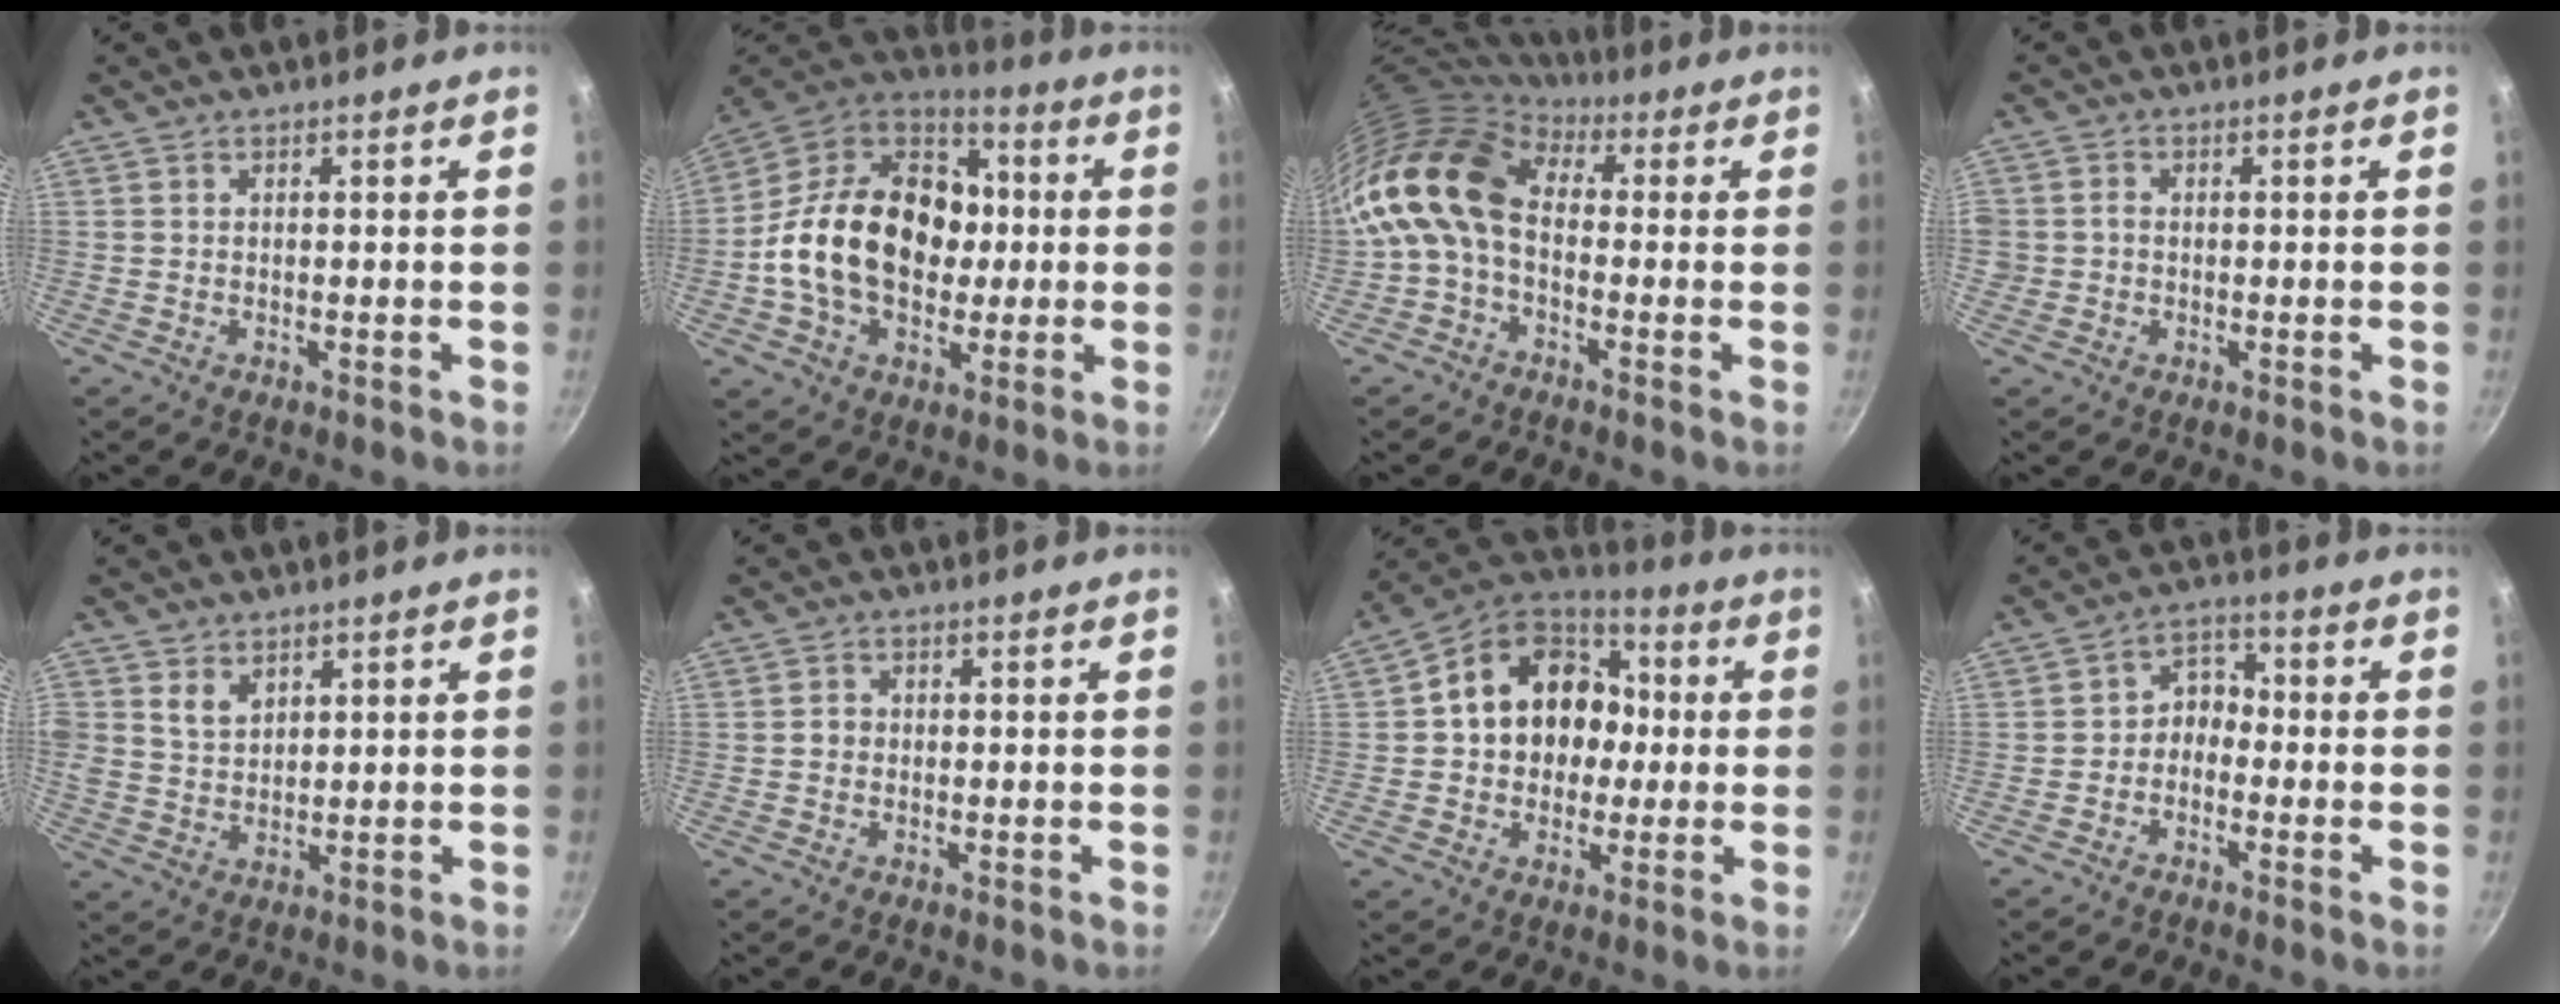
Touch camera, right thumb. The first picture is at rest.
{"total": 24.2, "force": [-0.6, 17.8, 16.4], "torque": [-0.245, 0.039, -0.020]}
{"total": 12.2, "force": [0.0, 8.4, 8.9], "torque": [-0.155, 0.027, -0.022]}
{"total": 2.1, "force": [-0.4, 2.0, 0.6], "torque": [-0.002, 0.011, -0.008]}
{"total": 4.3, "force": [2.3, 3.1, 1.9], "torque": [-0.024, -0.015, 0.047]}
{"total": 1.5, "force": [-0.2, 1.3, 0.6], "torque": [-0.003, 0.006, -0.005]}
{"total": 17.3, "force": [1.1, 14.2, 9.9], "torque": [-0.123, 0.040, 0.007]}
{"total": 4.4, "force": [-1.7, 3.3, 2.2], "torque": [-0.014, 0.034, -0.040]}